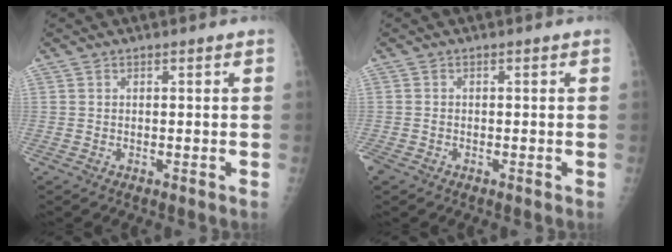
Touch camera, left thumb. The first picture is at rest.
{"total": 1.9, "force": [-1.0, 1.3, 0.9], "torque": [-0.023, -0.001, -0.017]}